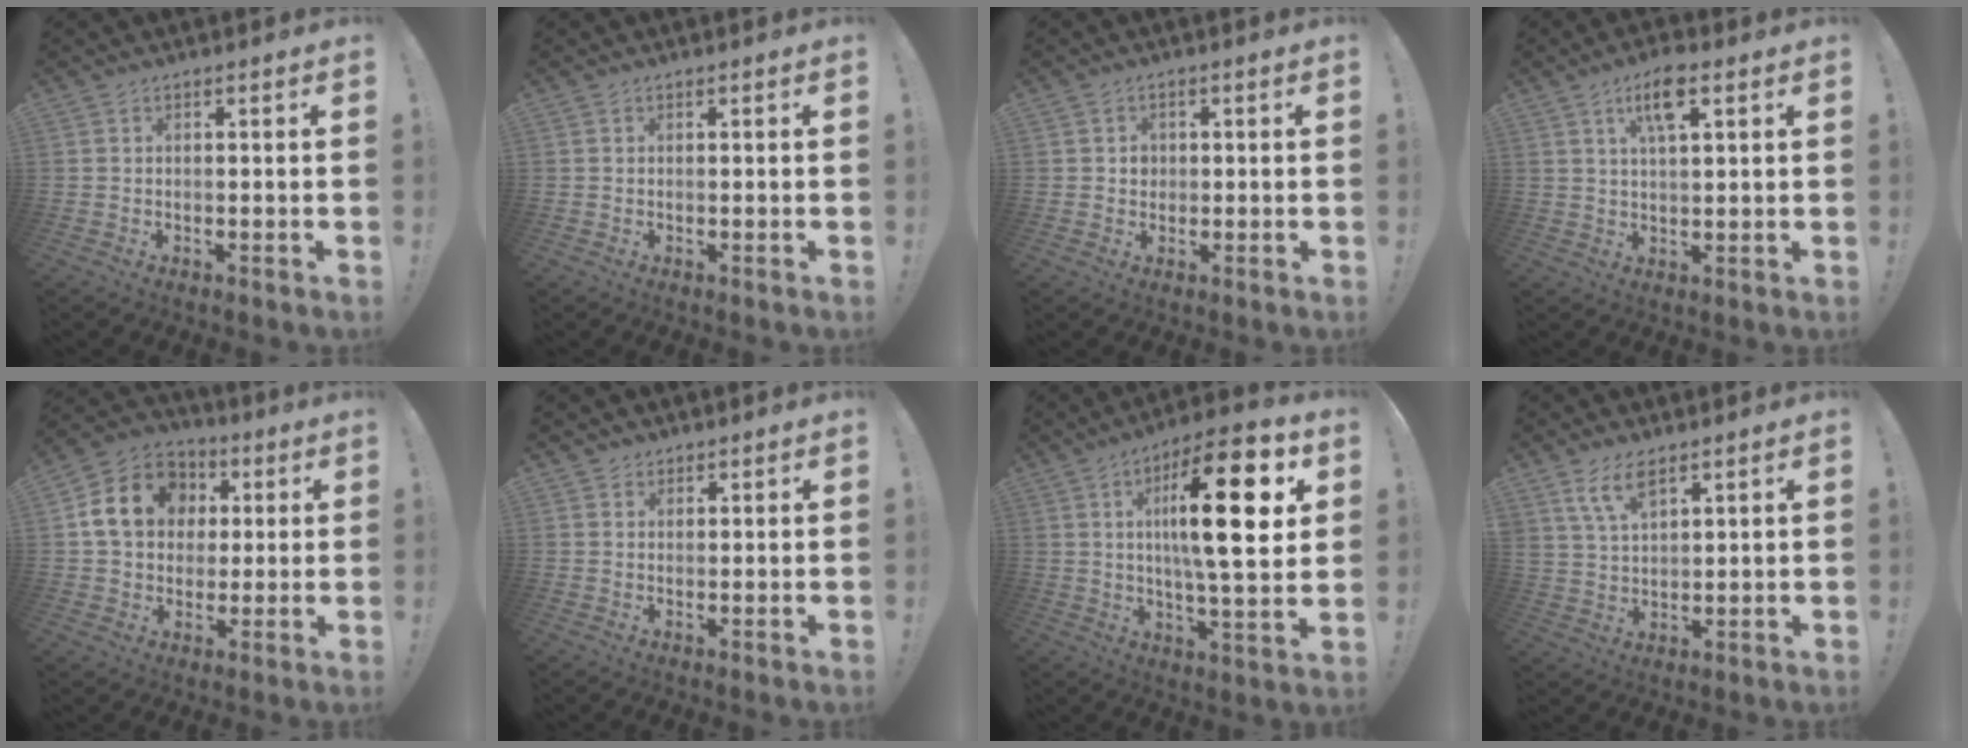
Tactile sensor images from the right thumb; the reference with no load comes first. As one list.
[{"total": 0.0}, {"total": 2.7, "force": [0.4, 2.5, 0.9], "torque": [-0.004, -0.004, 0.004]}, {"total": 8.6, "force": [4.2, 3.0, 6.9], "torque": [-0.115, -0.004, 0.068]}, {"total": 15.3, "force": [3.7, 12.5, 8.0], "torque": [-0.118, 0.006, 0.080]}, {"total": 1.8, "force": [1.4, 1.1, 0.1], "torque": [0.009, -0.010, 0.024]}, {"total": 21.8, "force": [5.6, 5.8, 20.2], "torque": [-0.321, -0.011, 0.072]}, {"total": 7.6, "force": [5.0, 3.4, 4.7], "torque": [-0.094, -0.015, 0.095]}]